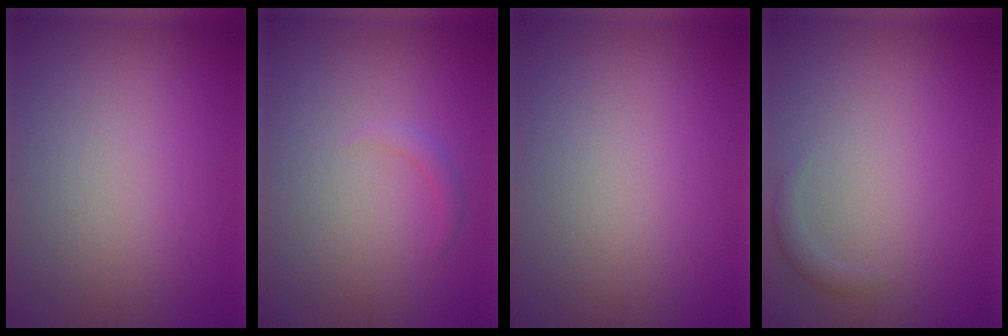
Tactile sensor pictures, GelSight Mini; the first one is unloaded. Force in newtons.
{"total": 1.0, "press": 1.0, "slide": 0.1}
{"total": 0.0}
{"total": 1.1, "press": 1.1, "slide": 0.0}